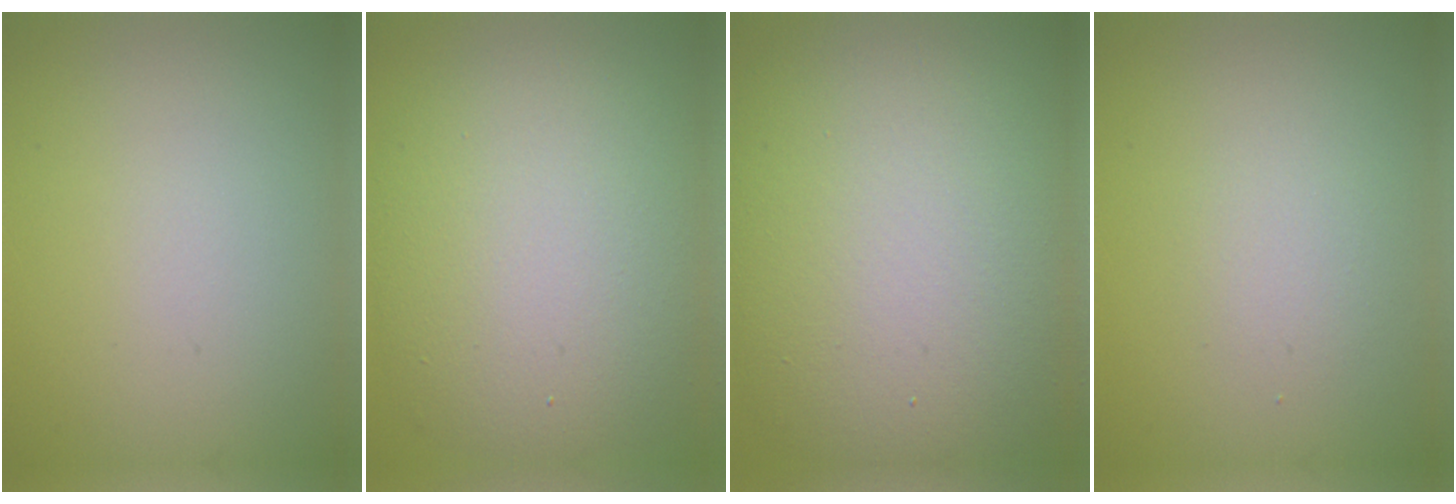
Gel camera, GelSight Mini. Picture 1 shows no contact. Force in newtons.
{"total": 11.1, "press": 11.0, "slide": 0.6}
{"total": 15.8, "press": 15.8, "slide": 1.3}
{"total": 1.5, "press": 1.5, "slide": 0.1}